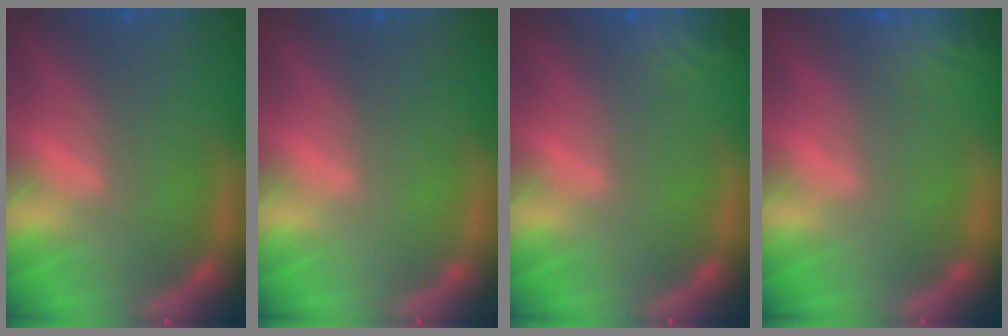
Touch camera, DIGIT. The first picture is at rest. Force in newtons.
{"total": 0.0}
{"total": 2.4}
{"total": 3.5}